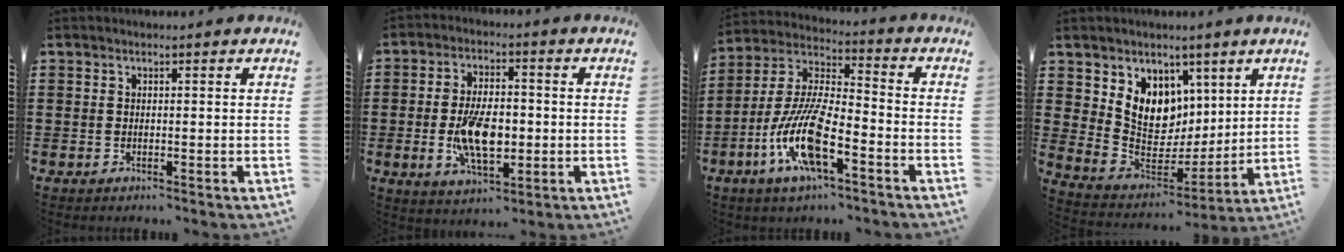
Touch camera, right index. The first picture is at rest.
{"total": 9.2, "force": [-1.6, 4.6, 7.8], "torque": [-0.151, 0.001, -0.030]}
{"total": 12.4, "force": [-5.7, 3.6, 10.4], "torque": [-0.244, -0.012, -0.114]}
{"total": 9.3, "force": [4.7, 7.5, 2.7], "torque": [-0.076, -0.044, 0.094]}